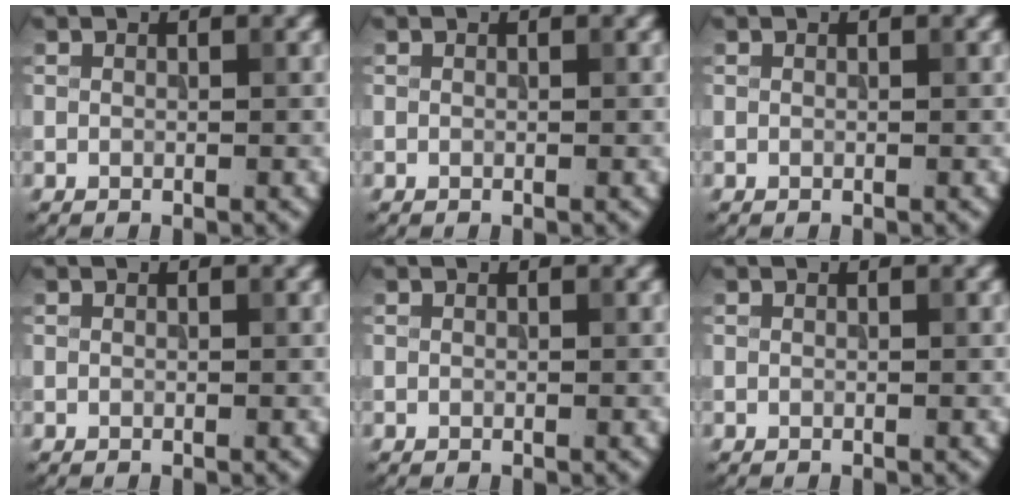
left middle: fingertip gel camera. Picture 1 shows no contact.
{"total": 0.0}
{"total": 0.0}
{"total": 0.0}
{"total": 0.0}
{"total": 0.0}